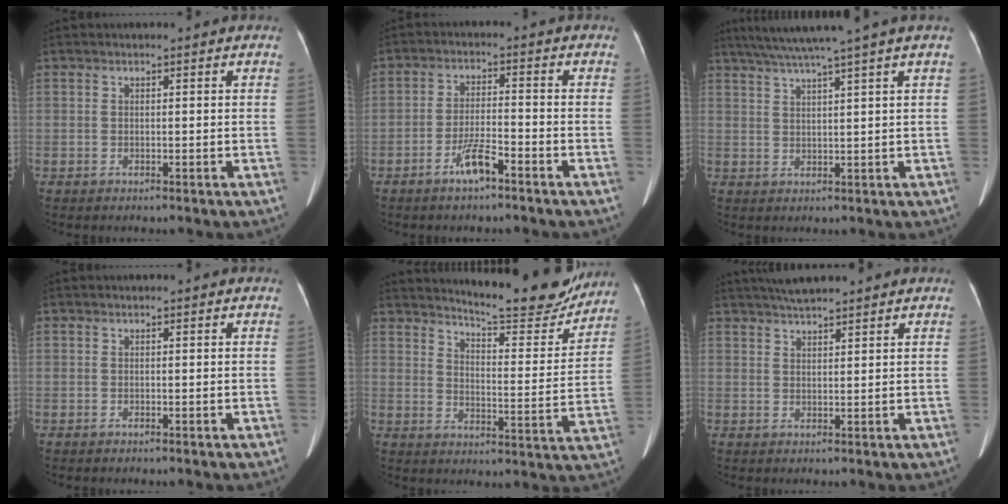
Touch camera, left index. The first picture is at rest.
{"total": 4.7, "force": [-3.3, 0.6, 3.3], "torque": [-0.072, -0.006, -0.063]}
{"total": 8.5, "force": [6.5, -2.1, 5.1], "torque": [-0.082, 0.022, 0.099]}
{"total": 0.0}
{"total": 15.8, "force": [14.9, 1.4, 5.1], "torque": [-0.075, -0.052, 0.190]}
{"total": 4.6, "force": [4.0, 0.3, 2.1], "torque": [-0.038, 0.019, 0.070]}